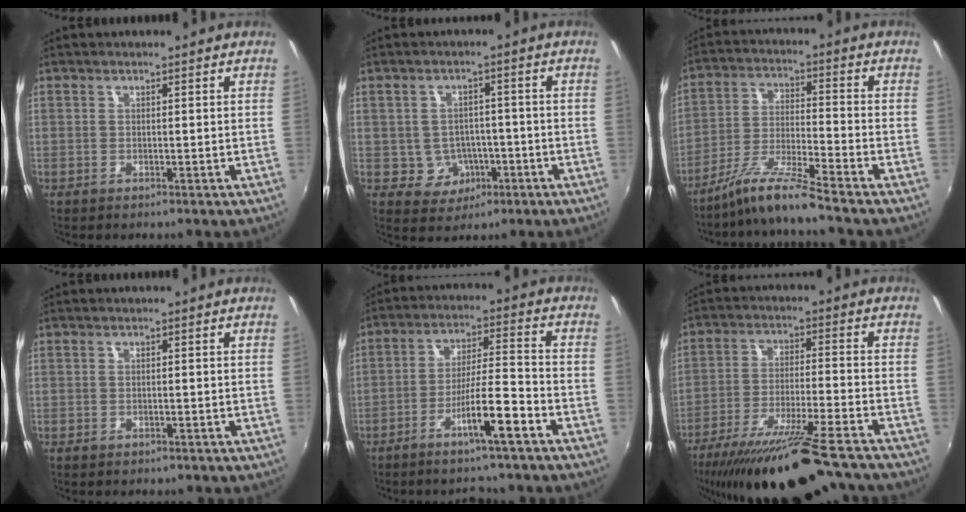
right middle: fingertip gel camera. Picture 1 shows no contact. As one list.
[{"total": 5.8, "force": [-1.8, 5.3, 1.5], "torque": [-0.042, 0.012, -0.009]}, {"total": 8.4, "force": [-7.2, -1.3, 4.1], "torque": [-0.090, 0.005, -0.141]}, {"total": 1.2, "force": [-0.7, 0.8, 0.4], "torque": [-0.009, -0.005, -0.010]}, {"total": 9.4, "force": [-5.9, 0.6, 7.2], "torque": [-0.136, -0.005, -0.101]}, {"total": 21.1, "force": [-17.7, 2.3, 11.2], "torque": [-0.212, -0.053, -0.278]}]